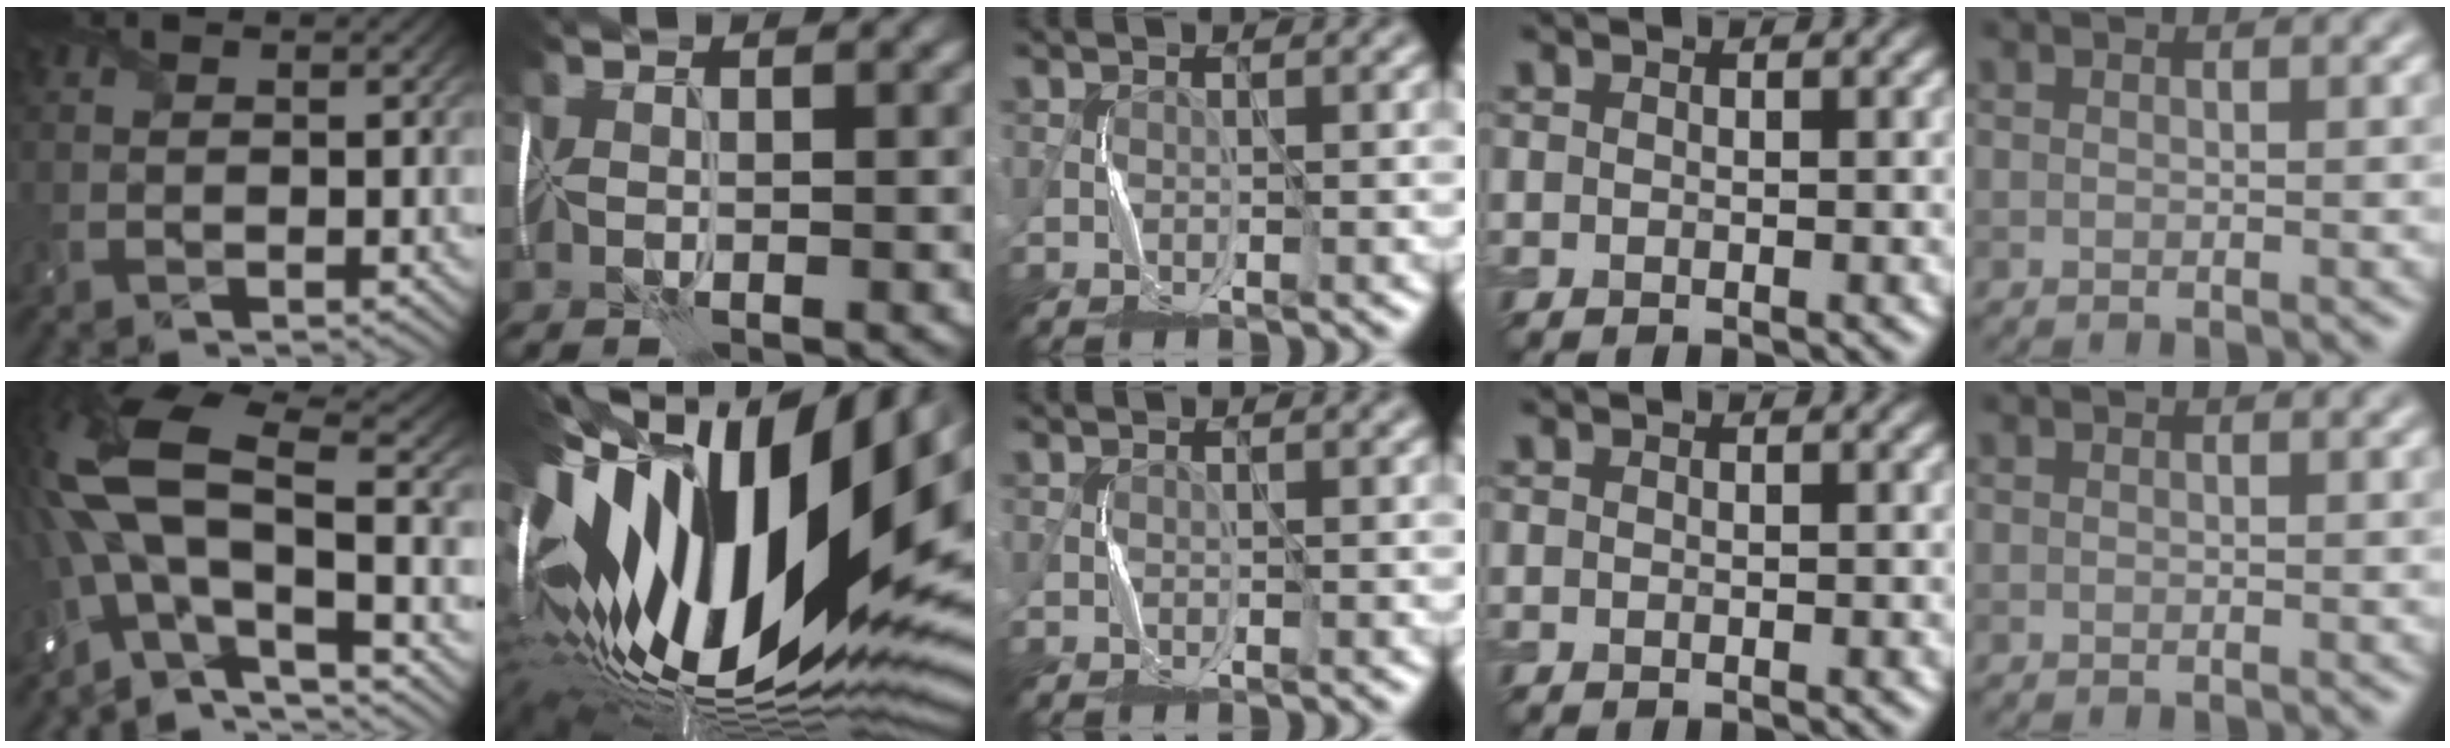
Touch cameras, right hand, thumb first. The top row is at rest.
{"thumb": {"total": 16.0, "force": [-1.6, 6.6, 14.5], "torque": [-0.321, -0.008, -0.022]}, "index": {"total": 20.5, "force": [0.3, 9.3, 18.3], "torque": [-0.326, -0.019, -0.010]}}